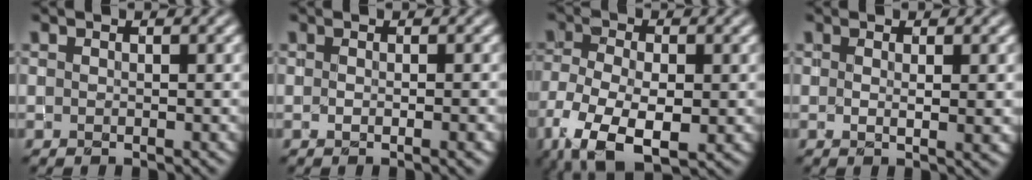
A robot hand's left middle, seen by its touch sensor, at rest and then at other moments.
{"total": 1.8, "force": [-0.3, 0.6, 1.6], "torque": [-0.016, -0.006, 0.000]}
{"total": 8.9, "force": [-4.2, 4.4, 6.5], "torque": [-0.146, -0.023, -0.074]}
{"total": 1.9, "force": [0.3, 0.3, 1.8], "torque": [-0.029, -0.006, 0.008]}